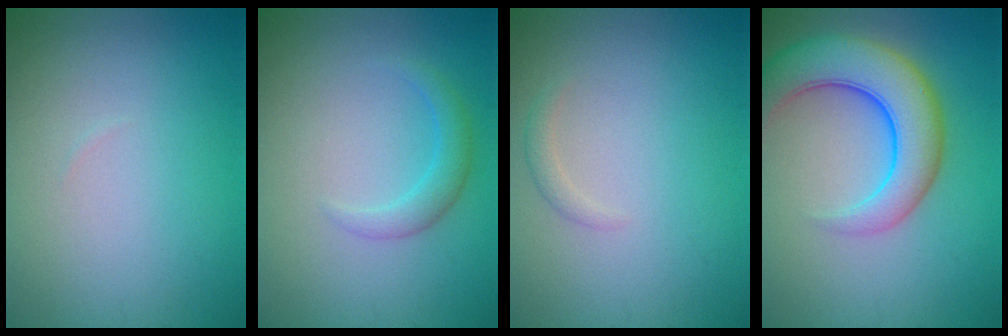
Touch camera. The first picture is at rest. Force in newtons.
{"total": 1.9, "press": 1.9, "slide": 0.1}
{"total": 0.8, "press": 0.8, "slide": 0.1}
{"total": 7.3, "press": 7.3, "slide": 0.4}